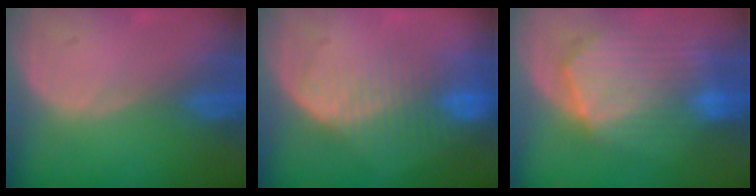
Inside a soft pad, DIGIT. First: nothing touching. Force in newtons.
{"total": 8.6, "press": 7.3, "slide": 4.4}
{"total": 10.3, "press": 8.9, "slide": 5.1}